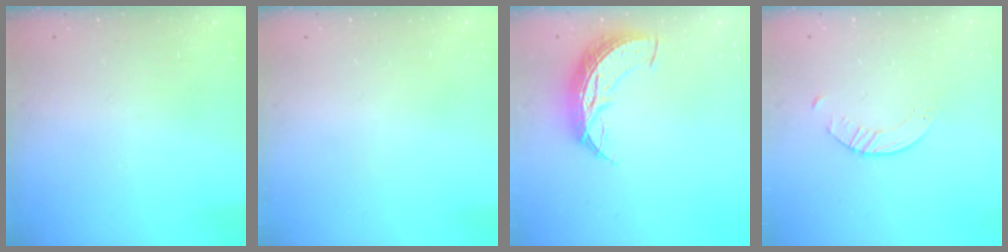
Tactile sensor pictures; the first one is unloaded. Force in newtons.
{"total": 0.0}
{"total": 8.6, "press": 8.6, "slide": 0.8}
{"total": 1.6, "press": 1.6, "slide": 0.3}